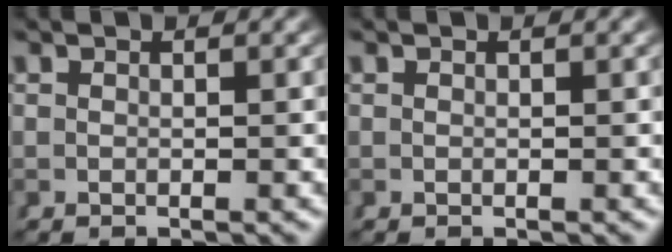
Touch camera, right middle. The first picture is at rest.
{"total": 0.0}